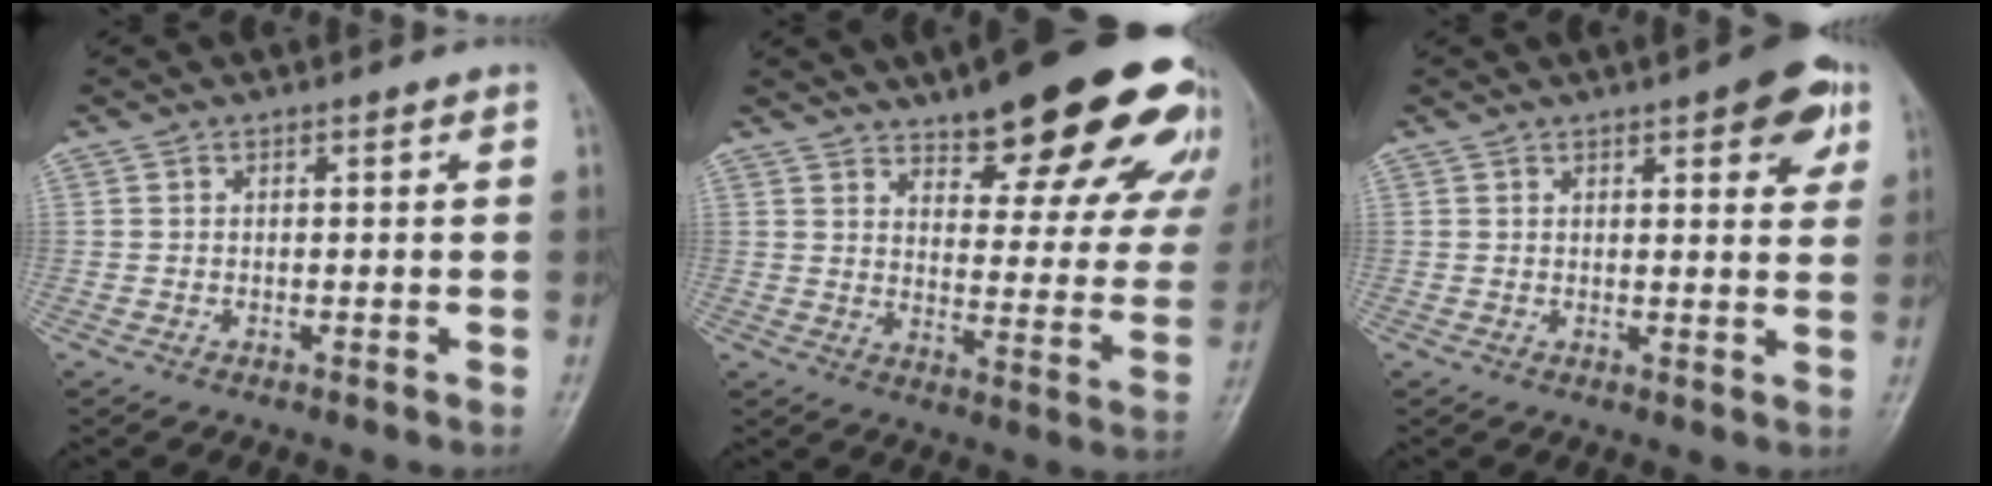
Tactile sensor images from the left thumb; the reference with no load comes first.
{"total": 26.7, "force": [18.6, 8.2, 17.2], "torque": [-0.186, -0.079, 0.235]}
{"total": 7.6, "force": [3.8, 2.7, 6.1], "torque": [-0.052, -0.011, 0.041]}